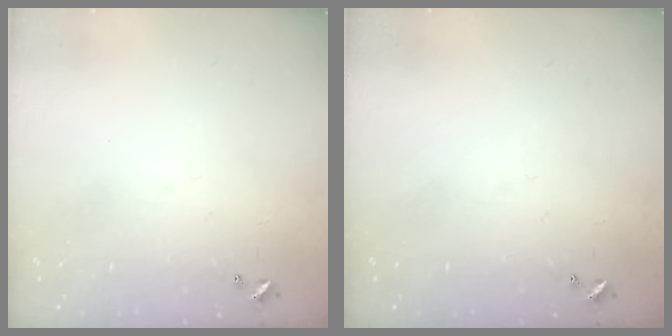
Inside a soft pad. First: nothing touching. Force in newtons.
{"total": 0.0}